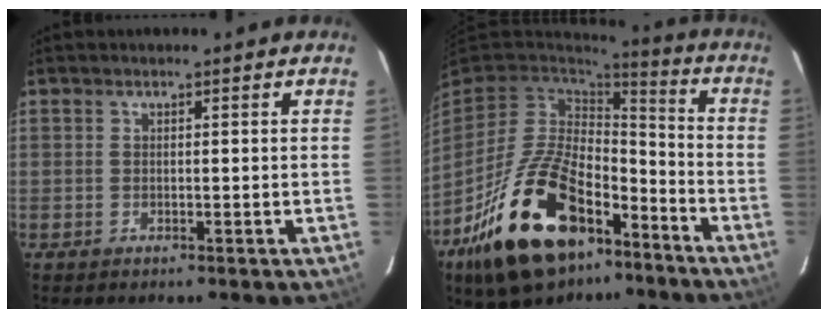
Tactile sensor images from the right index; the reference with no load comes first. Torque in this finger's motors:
{"motor_torque": [1.21, -0.93, 1.05, 0.21]}